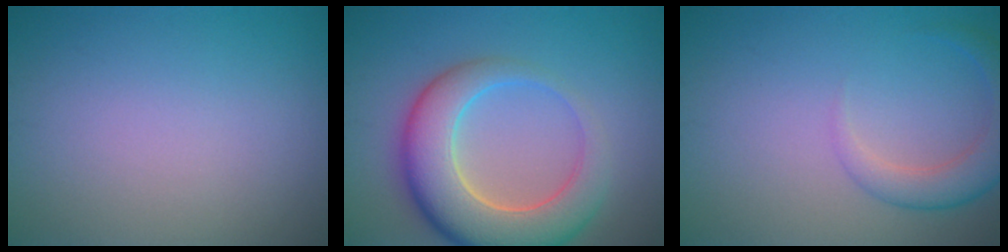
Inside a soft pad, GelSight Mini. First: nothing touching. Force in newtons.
{"total": 8.5, "press": 8.5, "slide": 0.6}
{"total": 3.5, "press": 3.5, "slide": 0.3}